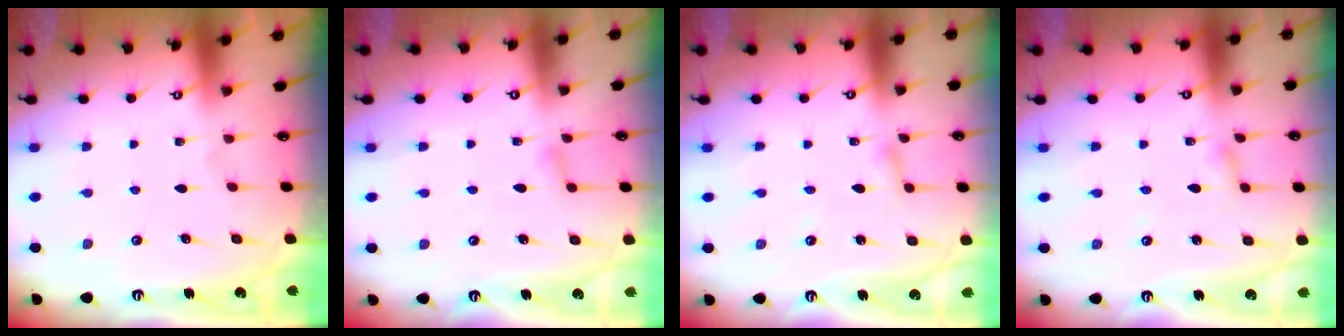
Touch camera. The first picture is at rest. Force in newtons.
{"total": 5.7, "press": 5.6, "slide": 0.6}
{"total": 2.0, "press": 2.0, "slide": 0.2}
{"total": 2.0, "press": 2.0, "slide": 0.2}